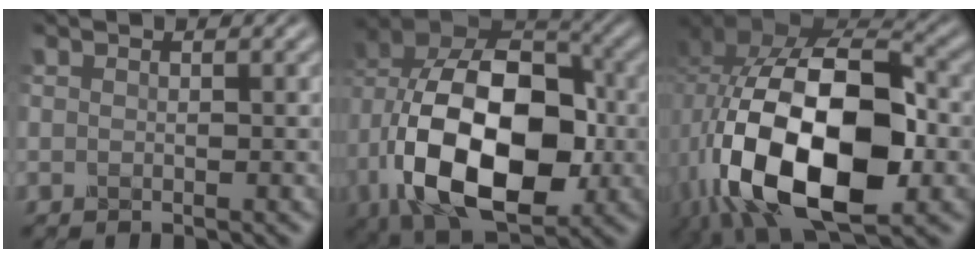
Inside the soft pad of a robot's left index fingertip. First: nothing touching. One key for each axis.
{"total": 15.3, "fx": -2.9, "fy": 9.4, "fz": 11.7, "tx": -0.194, "ty": 0.001, "tz": -0.059}
{"total": 18.4, "fx": -4.5, "fy": 10.6, "fz": 14.4, "tx": -0.285, "ty": -0.025, "tz": -0.071}